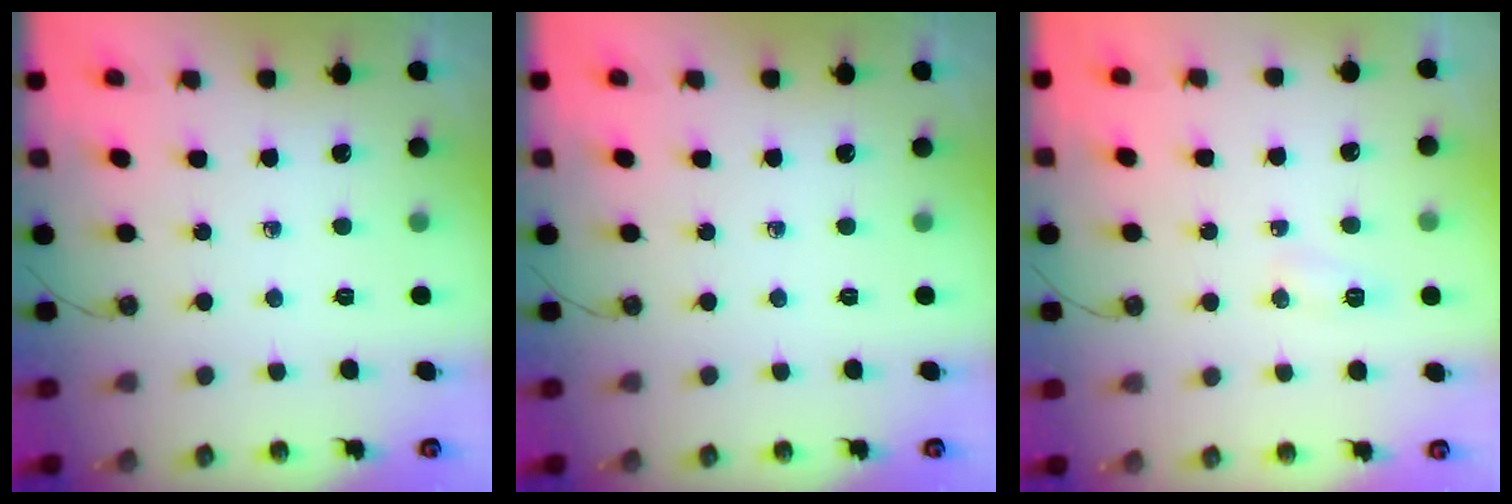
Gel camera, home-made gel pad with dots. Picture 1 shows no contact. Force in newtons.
{"total": 0.0}
{"total": 4.9, "press": 4.8, "slide": 0.5}